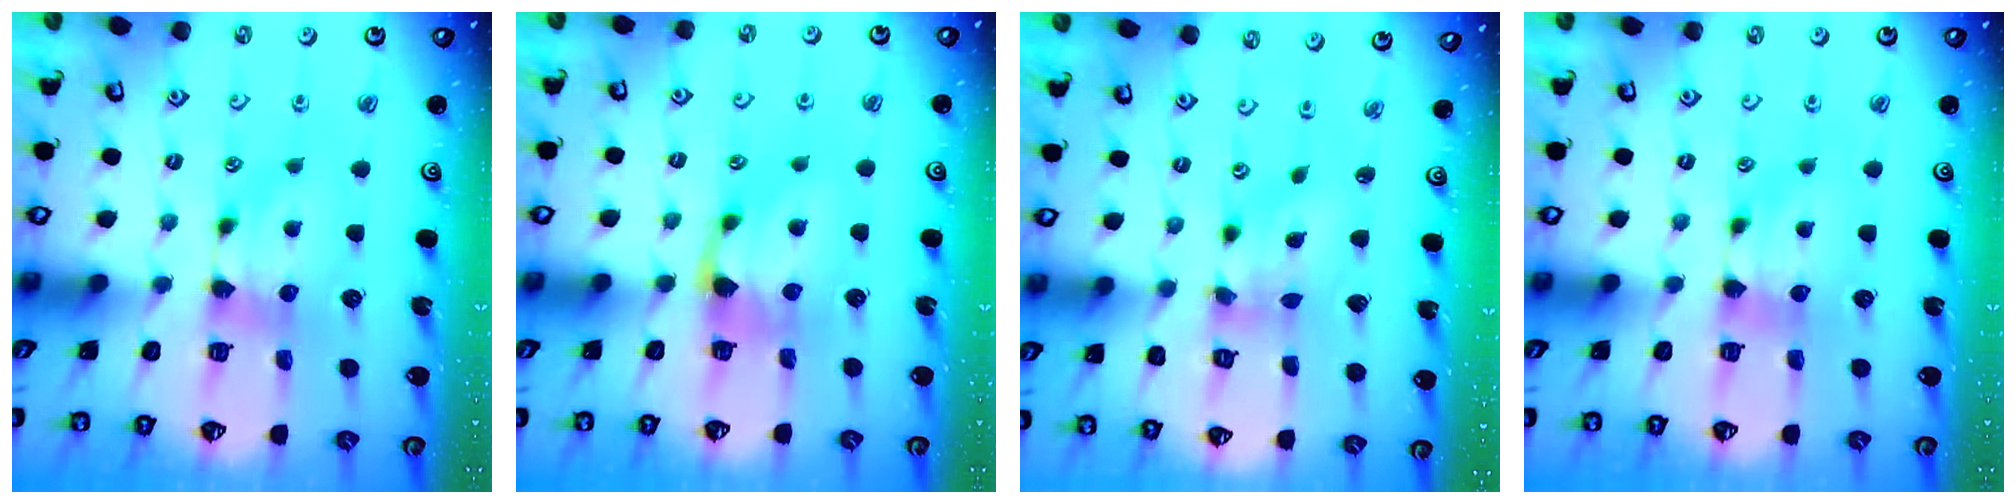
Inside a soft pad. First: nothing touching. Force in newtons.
{"total": 1.2, "press": 0.5, "slide": 1.1}
{"total": 4.3, "press": 3.9, "slide": 1.9}
{"total": 0.0}